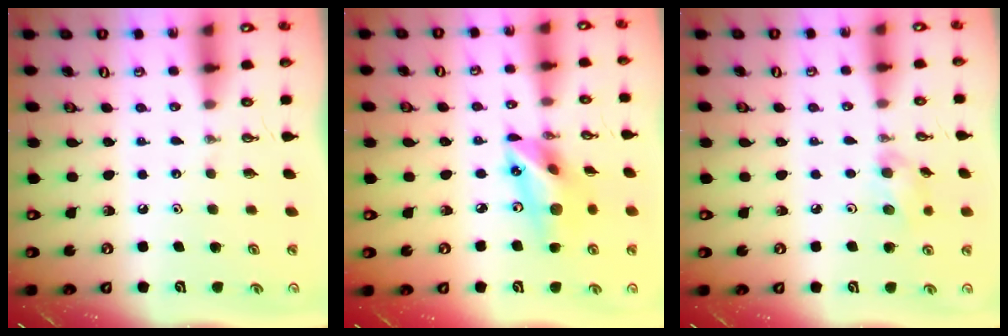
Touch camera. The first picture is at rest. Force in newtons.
{"total": 15.7, "press": 15.3, "slide": 3.7}
{"total": 7.3, "press": 6.7, "slide": 2.9}